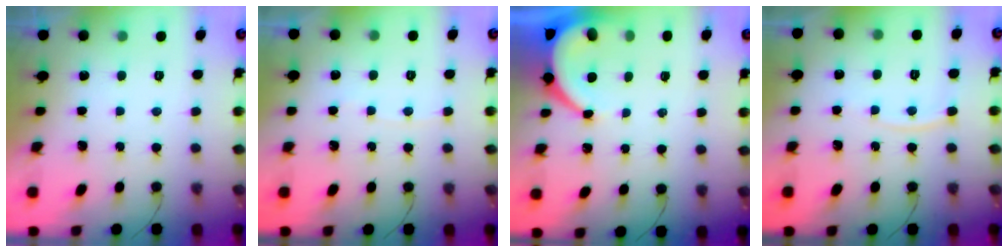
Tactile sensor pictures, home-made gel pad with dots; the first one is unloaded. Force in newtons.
{"total": 2.1, "press": 2.0, "slide": 0.3}
{"total": 7.0, "press": 7.0, "slide": 0.2}
{"total": 4.9, "press": 4.8, "slide": 0.5}